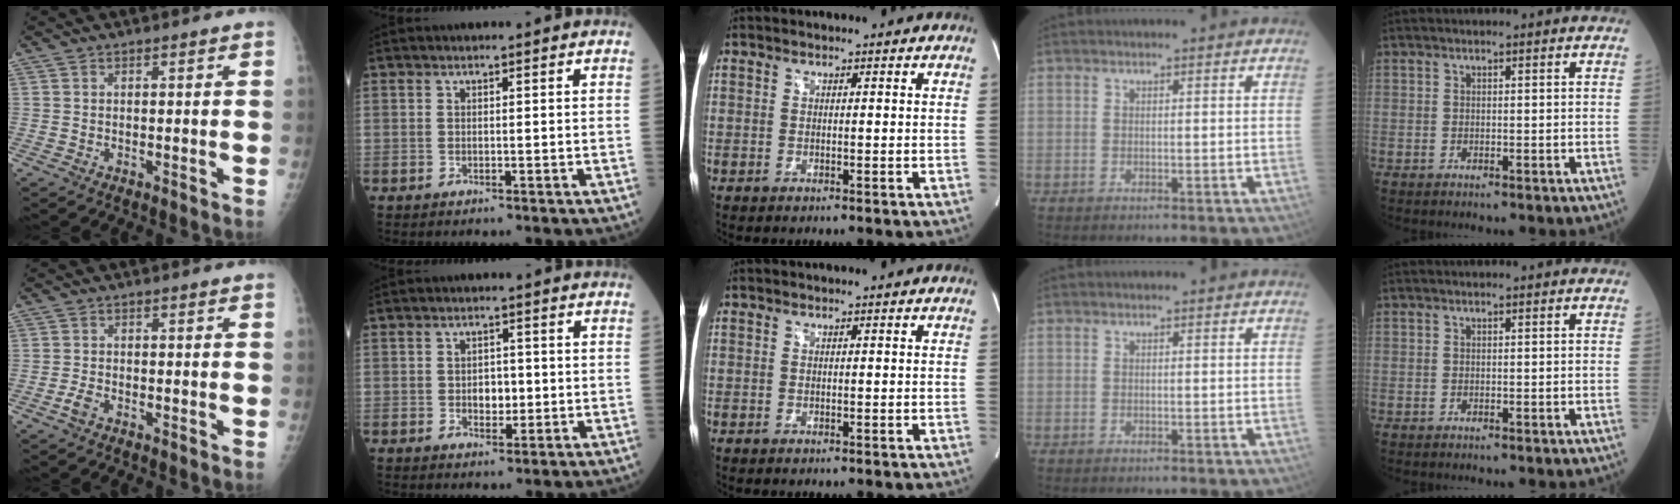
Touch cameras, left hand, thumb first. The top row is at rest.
{"thumb": {"total": 1.7, "force": [-1.2, 0.8, 0.9], "torque": [-0.024, 0.001, -0.025]}, "index": {"total": 3.1, "force": [-0.6, 2.0, 2.3], "torque": [-0.030, 0.000, -0.007]}}